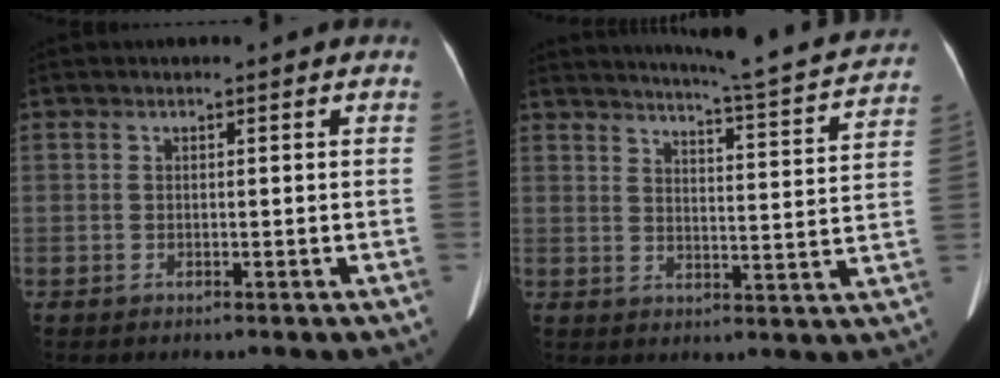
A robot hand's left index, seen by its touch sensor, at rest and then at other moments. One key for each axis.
{"total": 17.0, "fx": 16.0, "fy": 0.0, "fz": 5.7, "tx": -0.091, "ty": -0.046, "tz": 0.194}